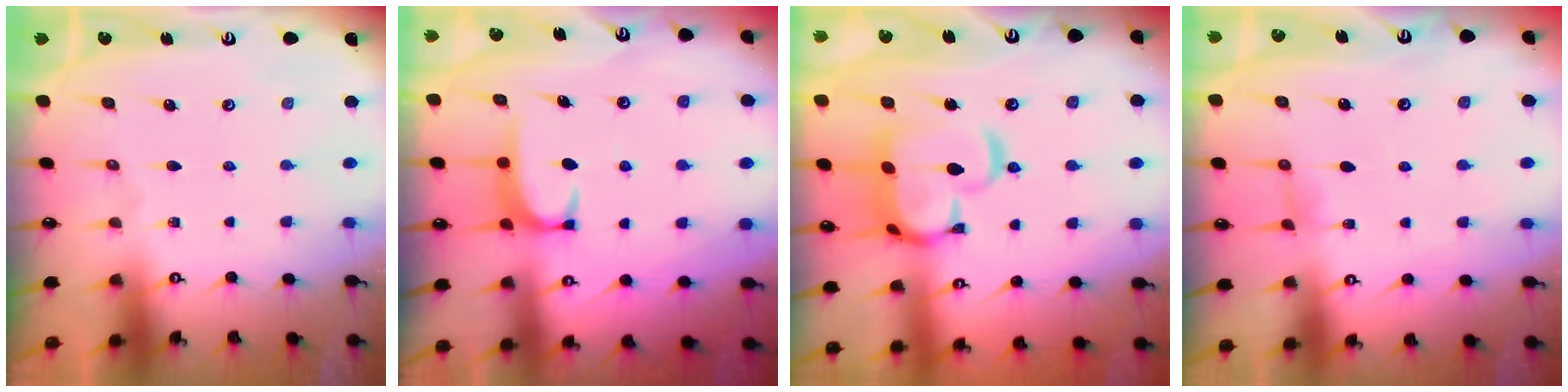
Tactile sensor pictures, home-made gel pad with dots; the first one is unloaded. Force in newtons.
{"total": 1.9, "press": 1.8, "slide": 0.4}
{"total": 10.5, "press": 10.4, "slide": 1.6}
{"total": 0.5, "press": 0.4, "slide": 0.4}